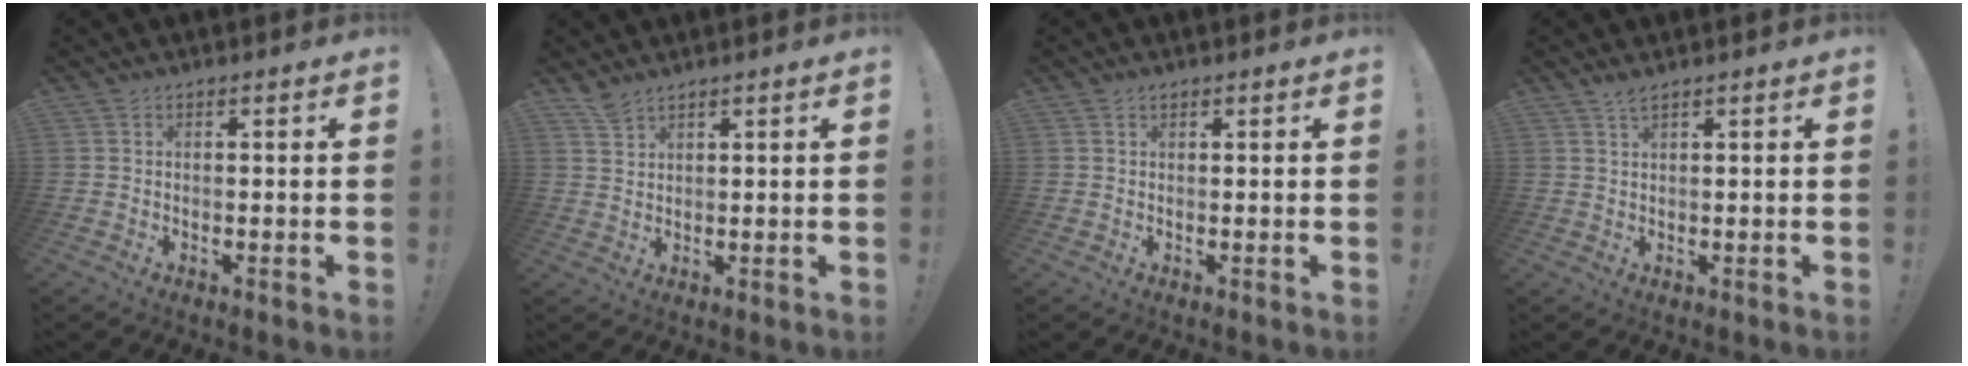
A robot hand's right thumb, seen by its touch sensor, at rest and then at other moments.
{"total": 3.7, "force": [3.2, 0.9, 1.5], "torque": [-0.022, -0.022, 0.058]}
{"total": 0.6, "force": [0.5, 0.3, 0.2], "torque": [-0.001, -0.002, 0.009]}
{"total": 2.0, "force": [1.5, 0.1, 1.3], "torque": [-0.028, -0.003, 0.026]}